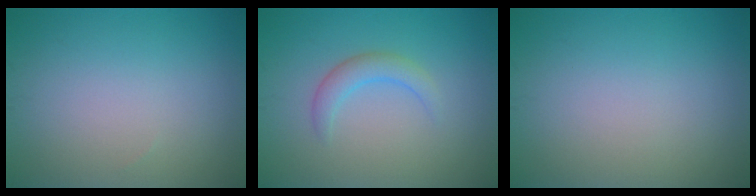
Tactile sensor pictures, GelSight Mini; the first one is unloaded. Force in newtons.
{"total": 2.1, "press": 2.1, "slide": 0.2}
{"total": 0.0}